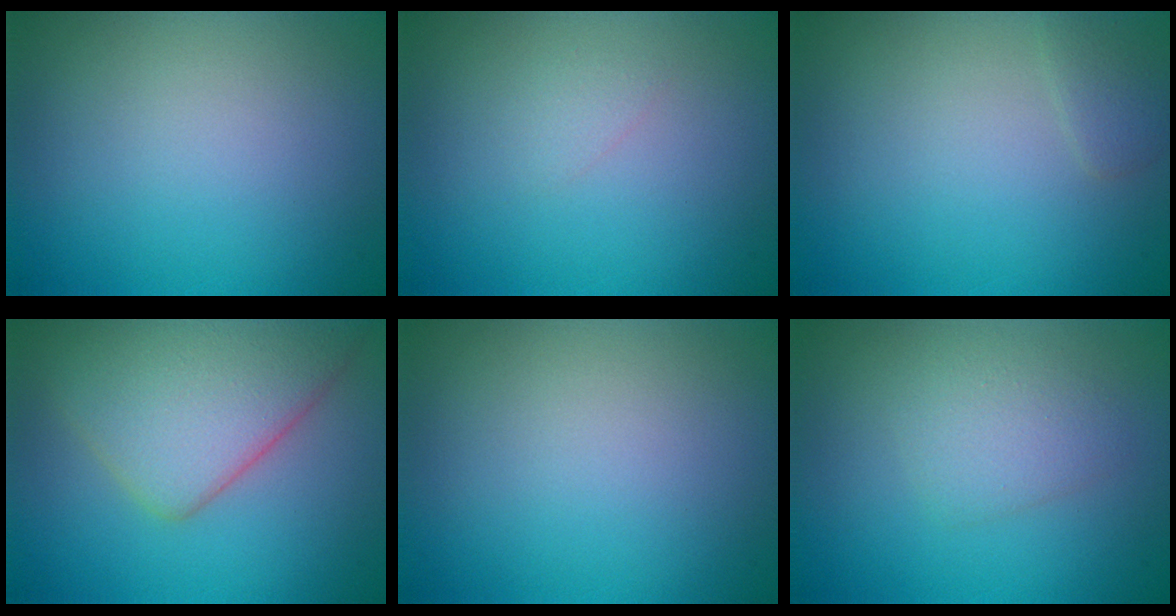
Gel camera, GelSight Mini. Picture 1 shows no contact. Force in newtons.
{"total": 0.7, "press": 0.7, "slide": 0.1}
{"total": 1.1, "press": 1.1, "slide": 0.1}
{"total": 6.8, "press": 6.8, "slide": 0.3}
{"total": 0.0}
{"total": 2.1, "press": 2.1, "slide": 0.2}